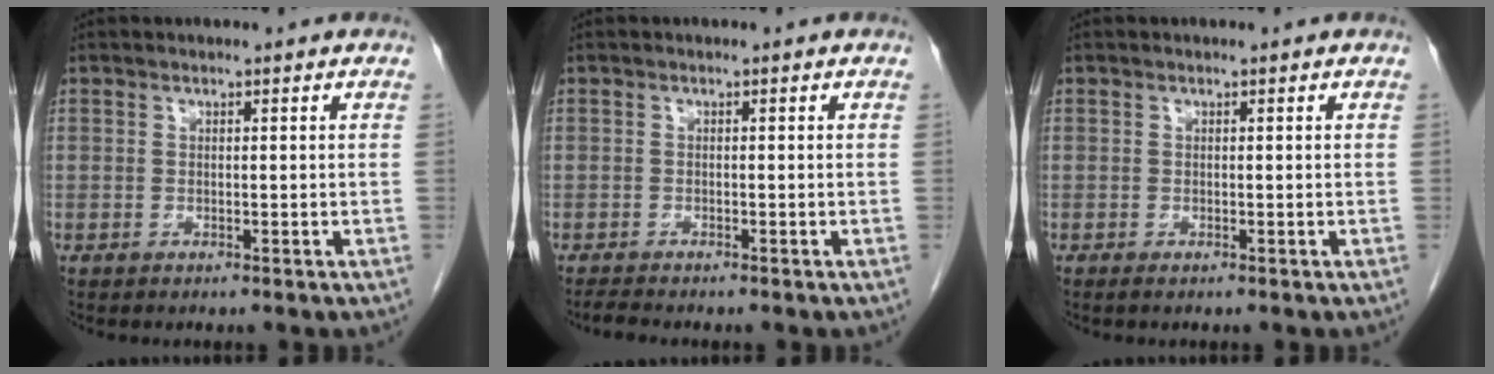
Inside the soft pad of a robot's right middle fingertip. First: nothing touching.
{"total": 1.3, "force": [-1.2, -0.2, 0.4], "torque": [-0.014, -0.006, -0.023]}
{"total": 0.0}